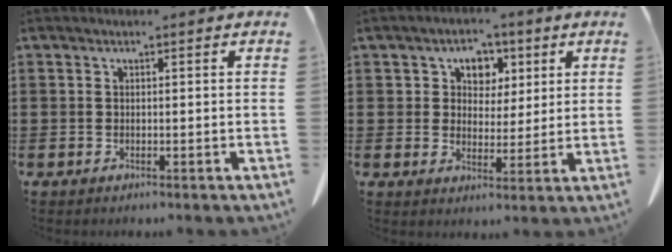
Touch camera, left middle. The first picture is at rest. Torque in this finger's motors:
{"motor_torque": [-0.61, 0.90, 0.09, 0.02]}